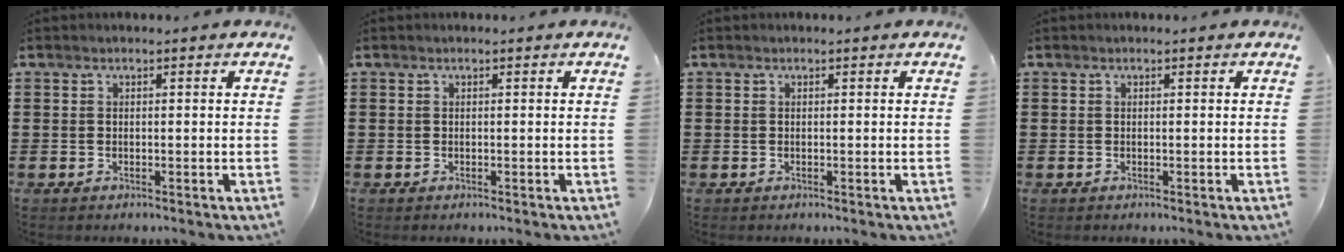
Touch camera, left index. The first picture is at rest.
{"total": 0.0}
{"total": 0.0}
{"total": 0.0}